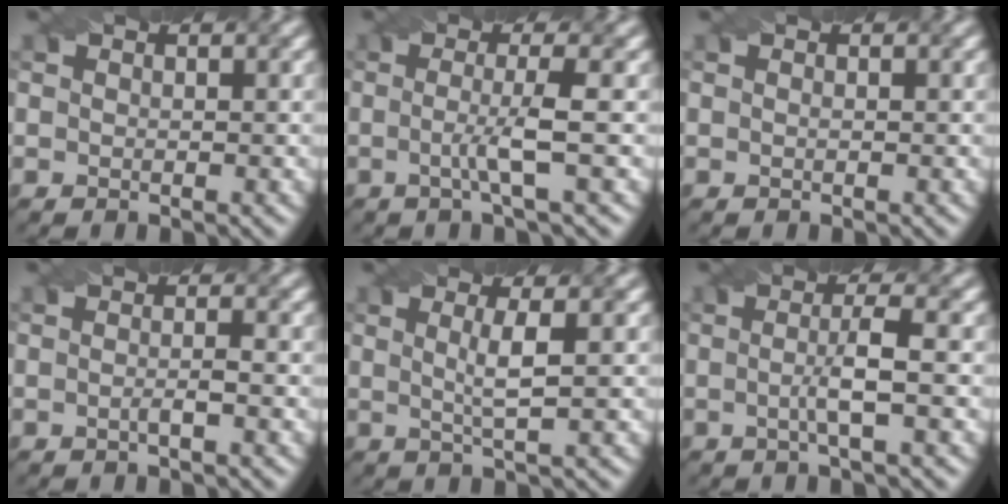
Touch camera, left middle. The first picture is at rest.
{"total": 3.4, "force": [-0.4, 0.5, 3.4], "torque": [-0.061, -0.007, -0.011]}
{"total": 0.0}
{"total": 1.4, "force": [-0.5, 0.2, 1.3], "torque": [-0.023, -0.002, -0.010]}
{"total": 2.8, "force": [0.4, 0.4, 2.7], "torque": [-0.050, 0.000, 0.006]}
{"total": 3.1, "force": [-0.3, 0.4, 3.1], "torque": [-0.056, -0.003, -0.008]}